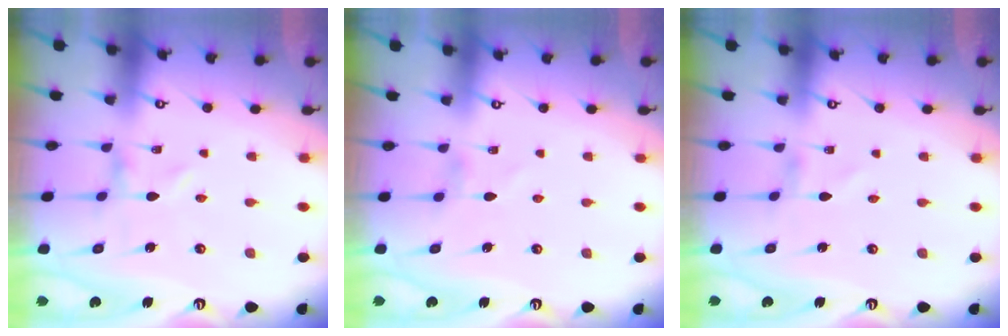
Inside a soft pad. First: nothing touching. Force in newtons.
{"total": 0.0}
{"total": 0.8, "press": 0.8, "slide": 0.1}